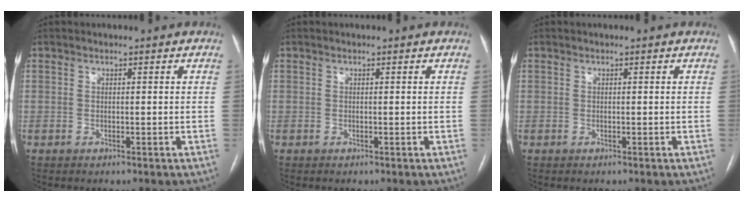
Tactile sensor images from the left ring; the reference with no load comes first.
{"total": 0.0}
{"total": 0.0}